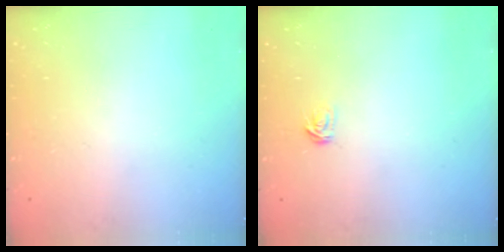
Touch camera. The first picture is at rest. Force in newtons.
{"total": 3.1, "press": 3.1, "slide": 0.3}